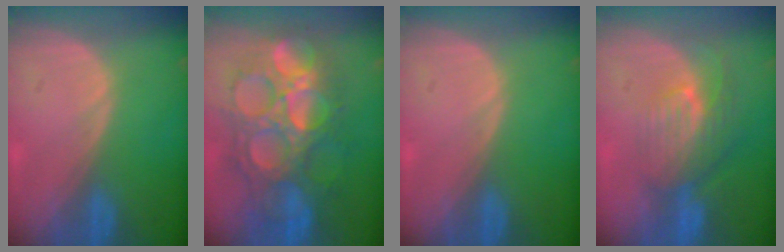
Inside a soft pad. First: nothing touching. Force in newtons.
{"total": 13.0, "press": 13.0, "slide": 1.5}
{"total": 0.0}
{"total": 8.2, "press": 7.3, "slide": 3.7}